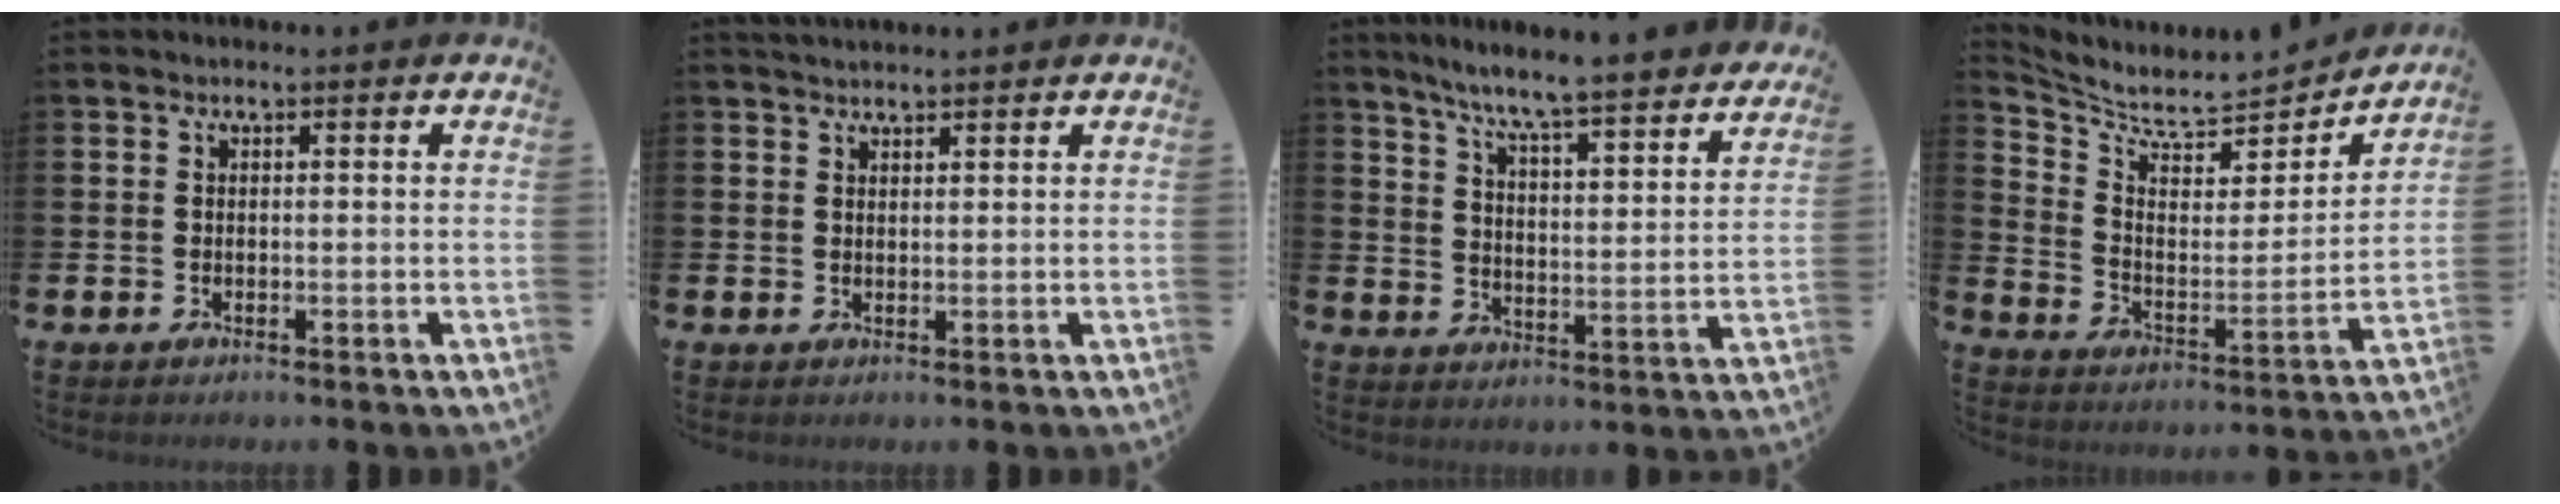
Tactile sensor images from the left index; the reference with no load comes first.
{"total": 1.5, "force": [1.4, 0.2, 0.2], "torque": [-0.003, -0.001, 0.026]}
{"total": 7.4, "force": [6.9, -0.3, 2.6], "torque": [-0.080, -0.059, 0.115]}
{"total": 6.3, "force": [5.9, 1.3, 1.6], "torque": [-0.069, -0.062, 0.097]}